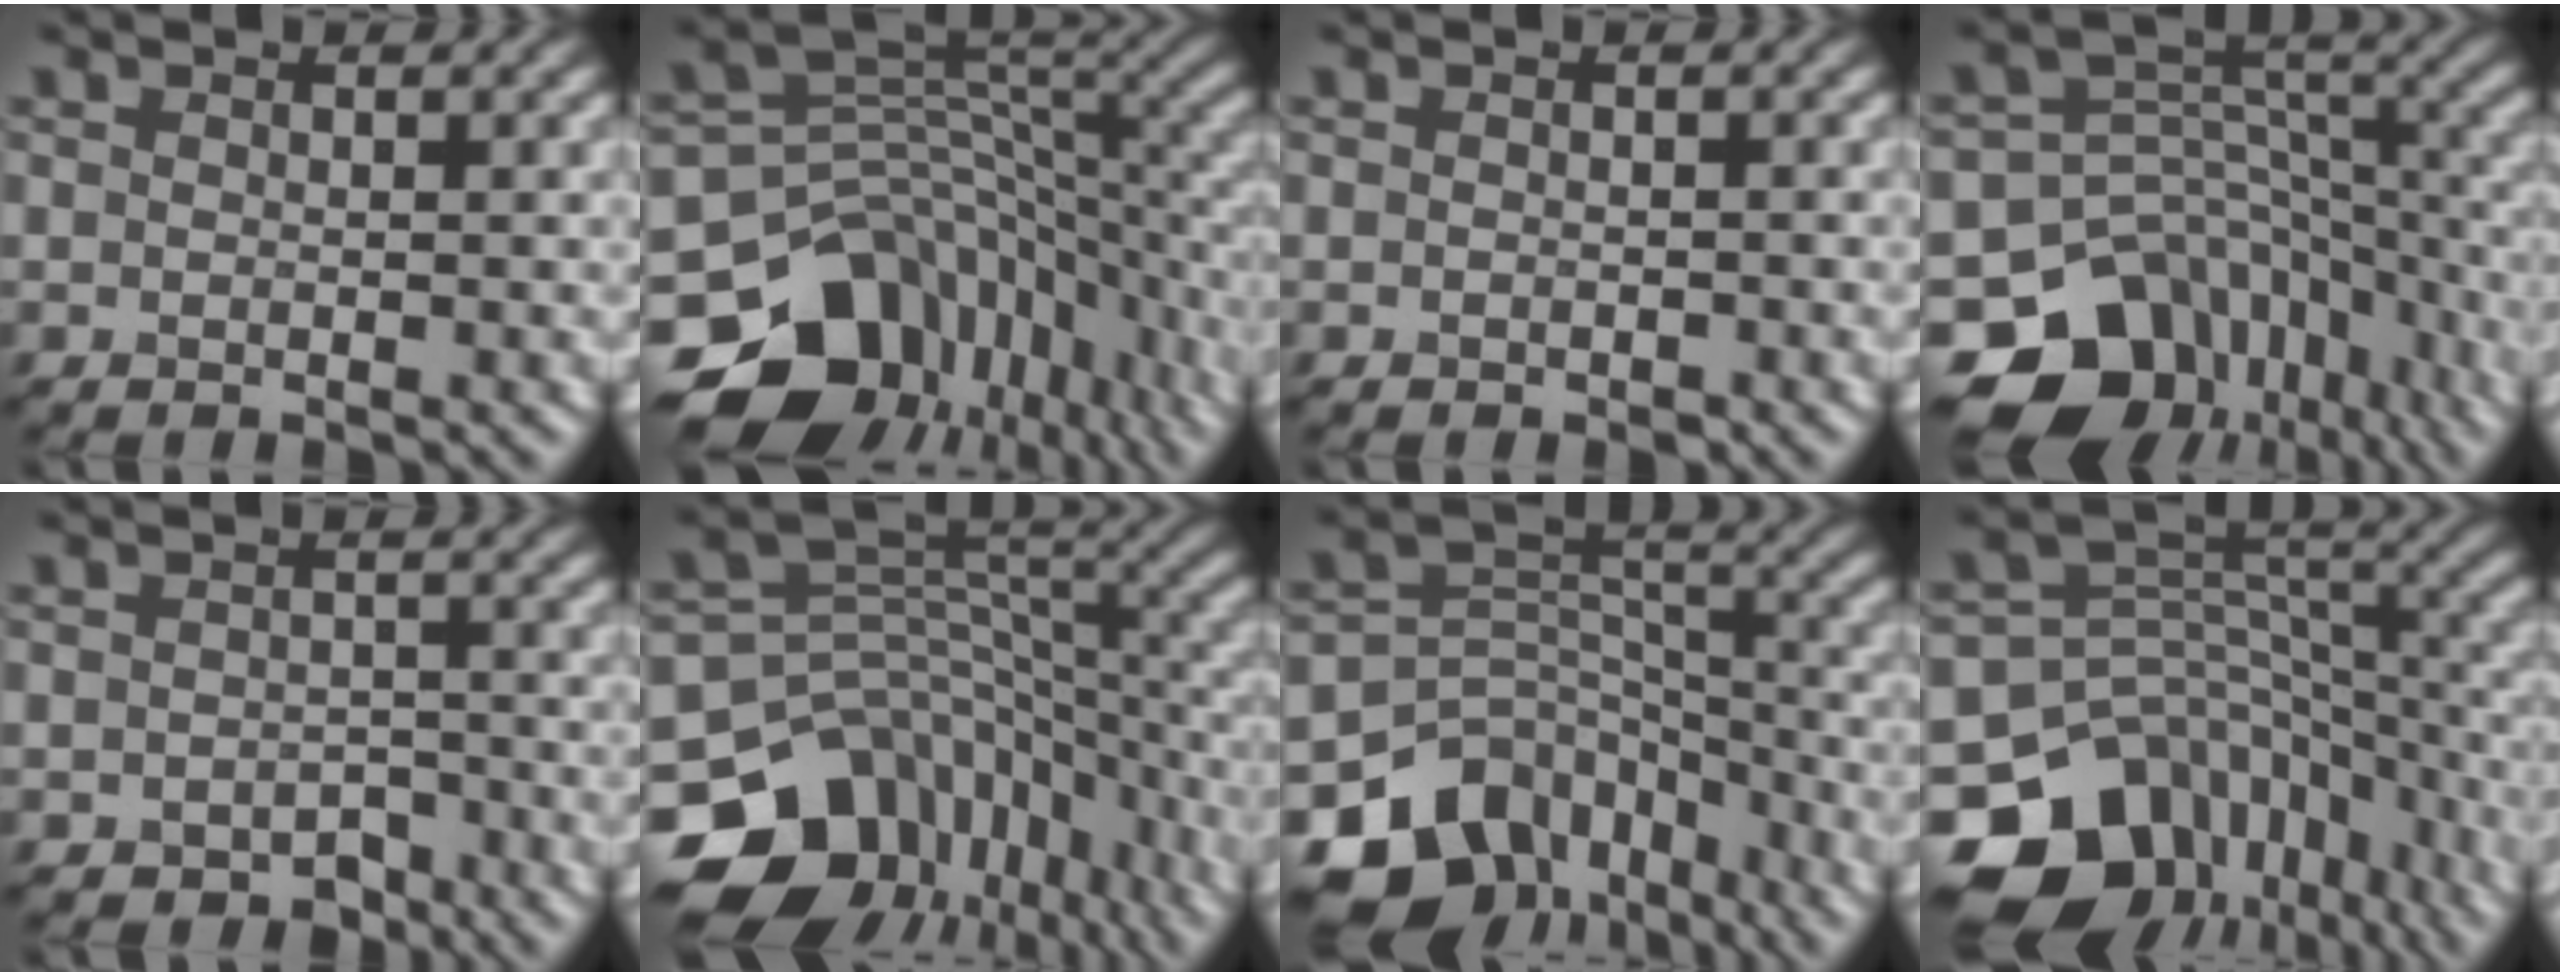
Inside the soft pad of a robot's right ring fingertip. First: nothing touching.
{"total": 15.3, "force": [-7.9, 10.9, 7.3], "torque": [-0.153, -0.001, -0.109]}
{"total": 0.6, "force": [-0.3, 0.3, -0.4], "torque": [0.009, -0.005, -0.003]}
{"total": 15.4, "force": [-10.4, 10.6, 4.0], "torque": [-0.099, -0.003, -0.140]}
{"total": 2.3, "force": [-1.7, 1.5, 0.4], "torque": [0.002, -0.002, -0.023]}
{"total": 15.0, "force": [-8.5, 10.6, 6.3], "torque": [-0.151, 0.002, -0.117]}
{"total": 12.9, "force": [-8.8, 8.6, 3.9], "torque": [-0.077, 0.005, -0.130]}
{"total": 14.4, "force": [-9.2, 9.9, 4.9], "torque": [-0.118, 0.006, -0.129]}